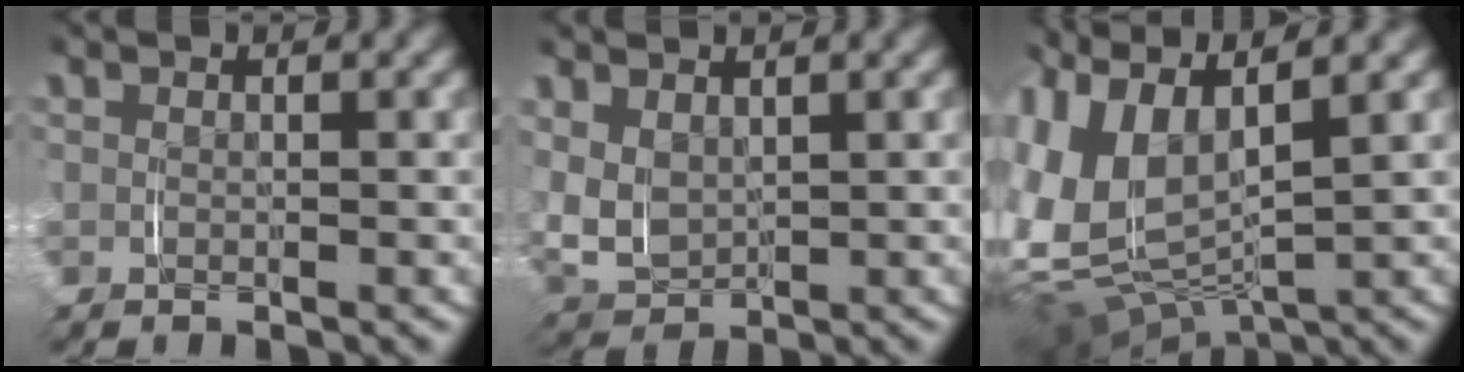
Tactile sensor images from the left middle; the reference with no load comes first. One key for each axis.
{"total": 7.2, "fx": 1.0, "fy": 6.1, "fz": 3.6, "tx": -0.117, "ty": -0.022, "tz": 0.023}
{"total": 13.9, "fx": 0.1, "fy": 11.0, "fz": 8.6, "tx": -0.231, "ty": -0.038, "tz": 0.008}